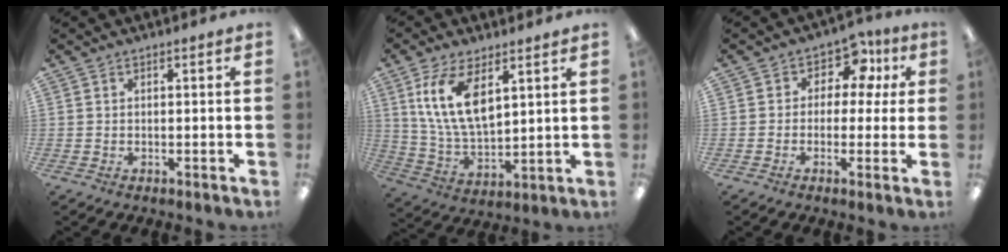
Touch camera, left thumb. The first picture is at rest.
{"total": 13.2, "force": [6.5, 6.3, 9.7], "torque": [-0.202, -0.013, 0.118]}
{"total": 7.8, "force": [2.7, 5.9, 4.4], "torque": [-0.069, -0.006, 0.047]}